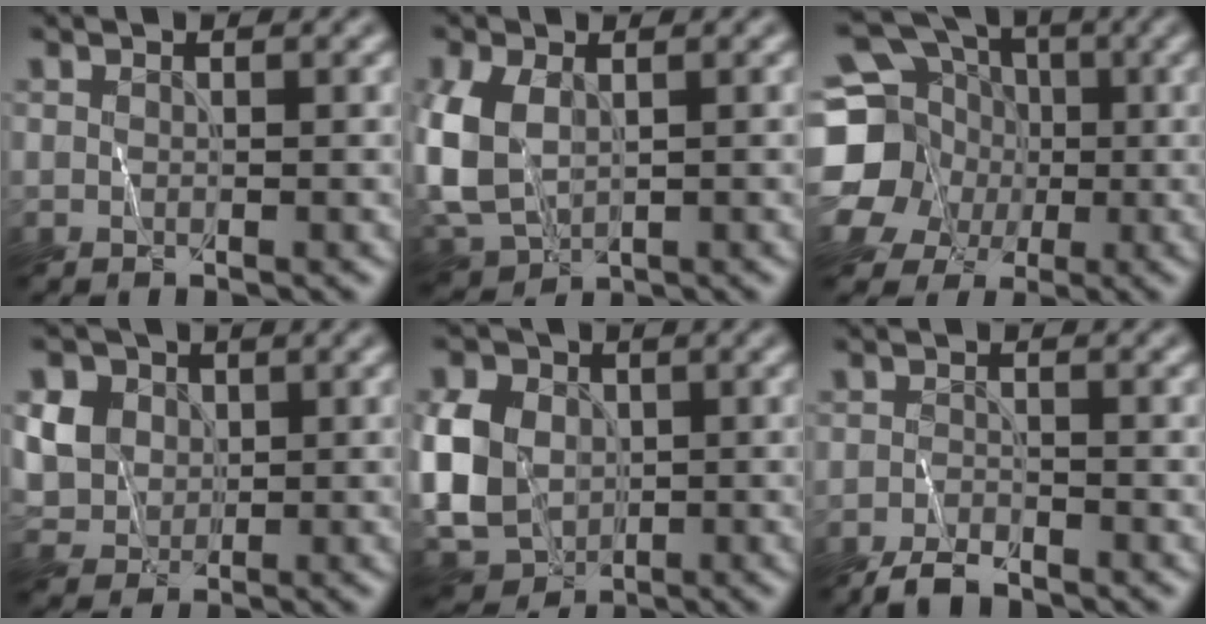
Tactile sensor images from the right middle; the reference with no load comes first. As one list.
[{"total": 6.2, "force": [0.4, 4.3, 4.5], "torque": [-0.119, -0.004, 0.009]}, {"total": 16.9, "force": [0.7, 15.6, 6.4], "torque": [-0.186, 0.006, -0.024]}, {"total": 6.3, "force": [2.2, 5.2, 2.7], "torque": [-0.076, 0.016, 0.037]}, {"total": 9.0, "force": [-0.2, 6.8, 5.8], "torque": [-0.128, 0.005, -0.019]}, {"total": 2.3, "force": [-1.9, 0.7, 1.1], "torque": [-0.022, 0.000, -0.040]}]